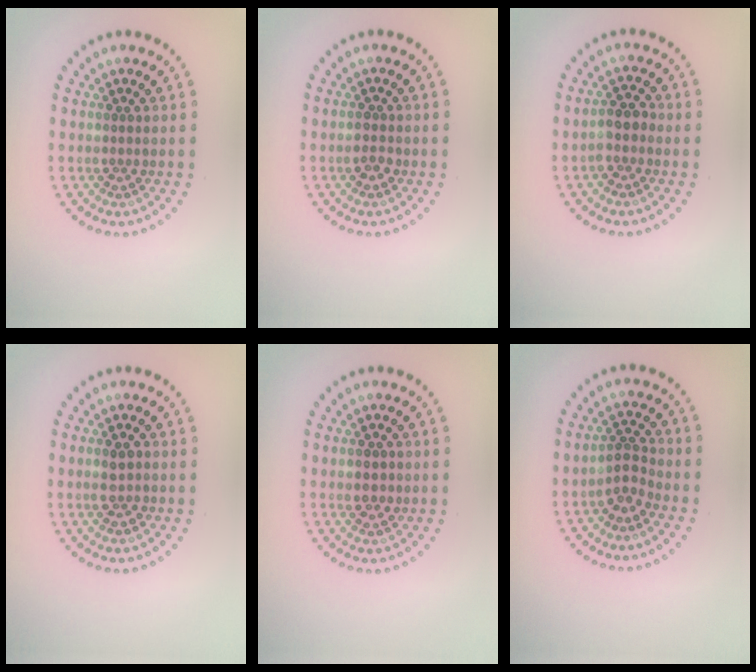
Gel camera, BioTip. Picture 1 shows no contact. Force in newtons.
{"total": 1.3, "press": 1.3, "slide": 0.1}
{"total": 2.1, "press": 1.9, "slide": 0.9}
{"total": 1.8, "press": 1.8, "slide": 0.1}
{"total": 1.3, "press": 1.3, "slide": 0.3}
{"total": 1.9, "press": 1.4, "slide": 1.2}